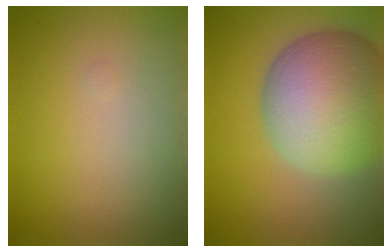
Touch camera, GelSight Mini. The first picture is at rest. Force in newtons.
{"total": 12.8, "press": 12.7, "slide": 0.7}